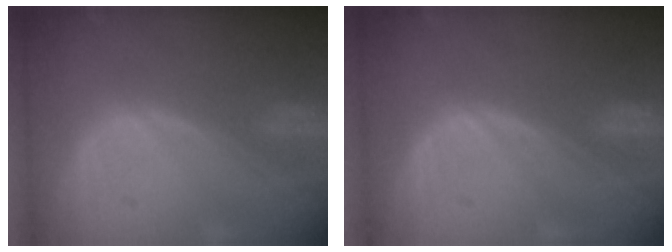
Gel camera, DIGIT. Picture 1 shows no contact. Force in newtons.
{"total": 0.0}